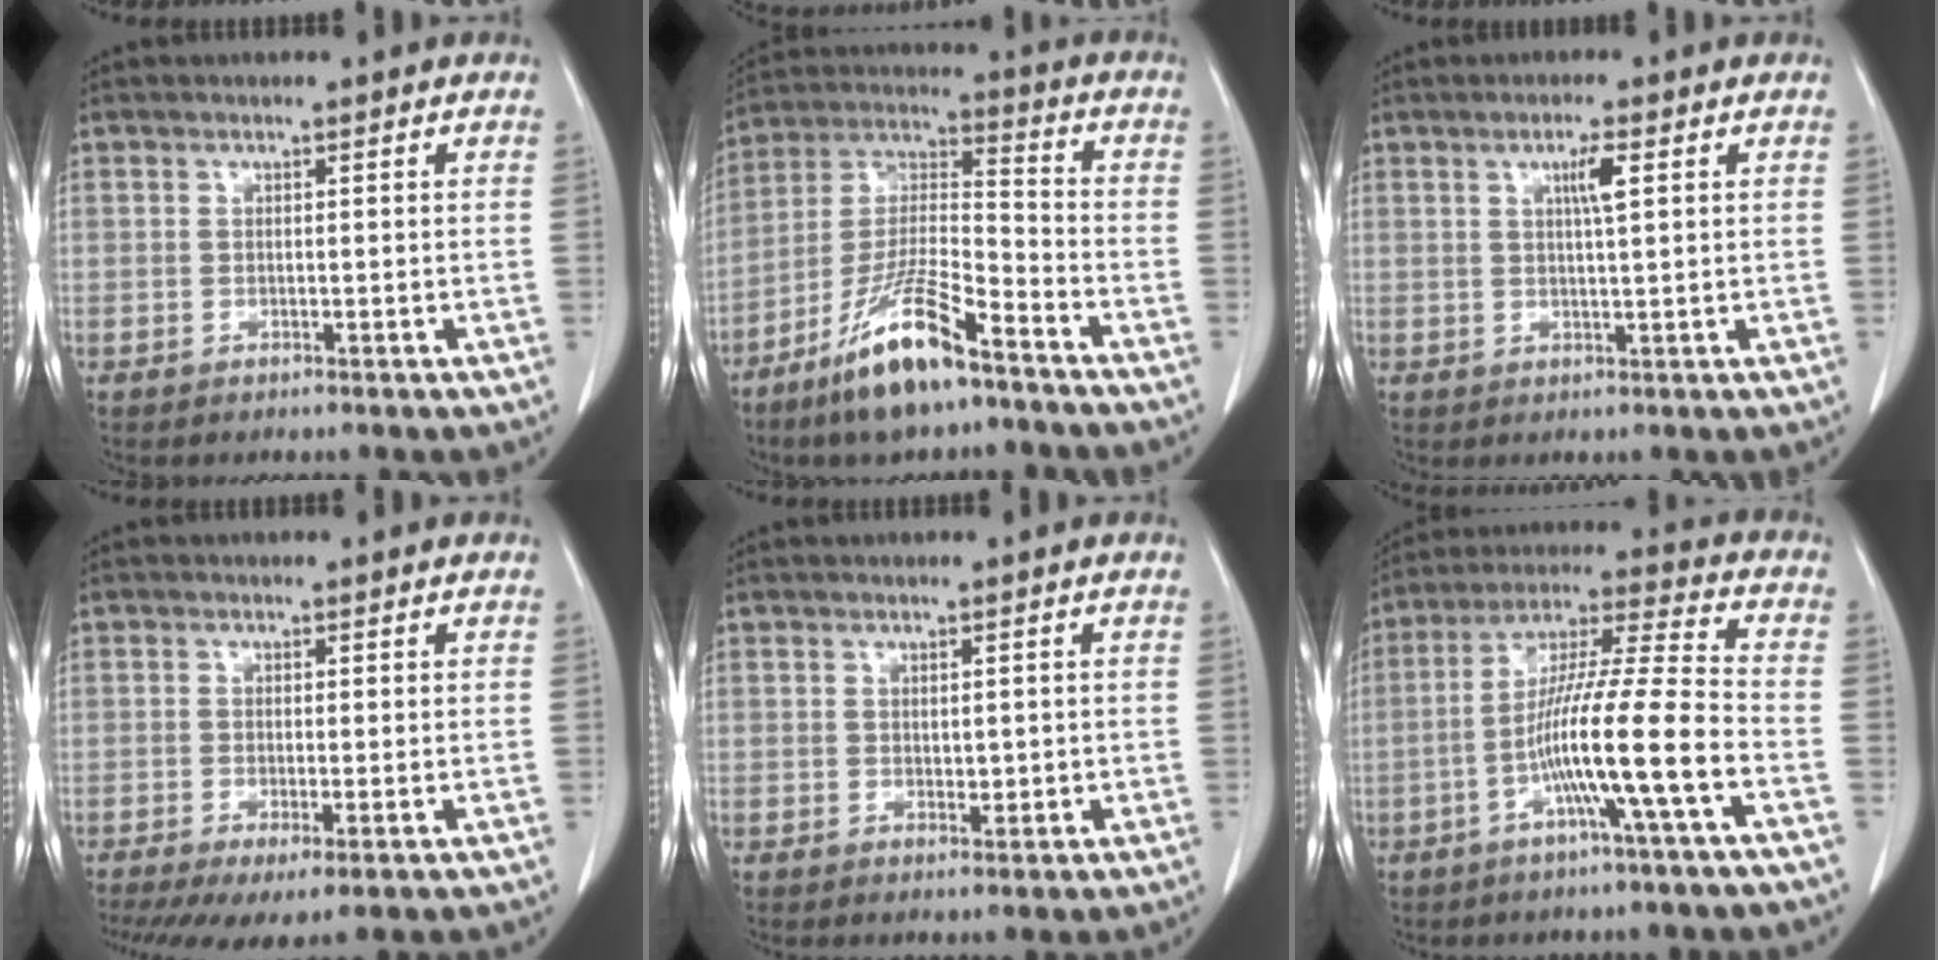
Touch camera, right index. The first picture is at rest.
{"total": 14.4, "force": [-9.5, 2.4, 10.5], "torque": [-0.214, -0.014, -0.177]}
{"total": 3.1, "force": [1.1, 0.0, 2.9], "torque": [-0.051, -0.001, 0.018]}
{"total": 6.3, "force": [-3.5, 1.5, 5.0], "torque": [-0.082, -0.019, -0.058]}
{"total": 1.8, "force": [0.1, 1.0, 1.5], "torque": [-0.021, -0.004, 0.006]}
{"total": 13.9, "force": [-4.7, -0.9, 13.1], "torque": [-0.240, 0.004, -0.092]}